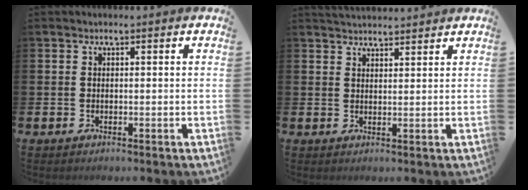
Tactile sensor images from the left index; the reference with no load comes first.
{"total": 2.9, "force": [2.9, 0.4, 0.2], "torque": [-0.006, -0.013, 0.052]}